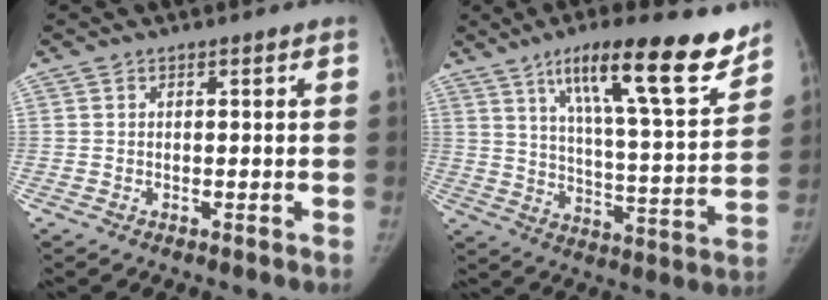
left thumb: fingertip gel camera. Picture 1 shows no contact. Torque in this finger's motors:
{"motor_torque": [0.37, -0.08, 1.47, -1.30, 0.13]}